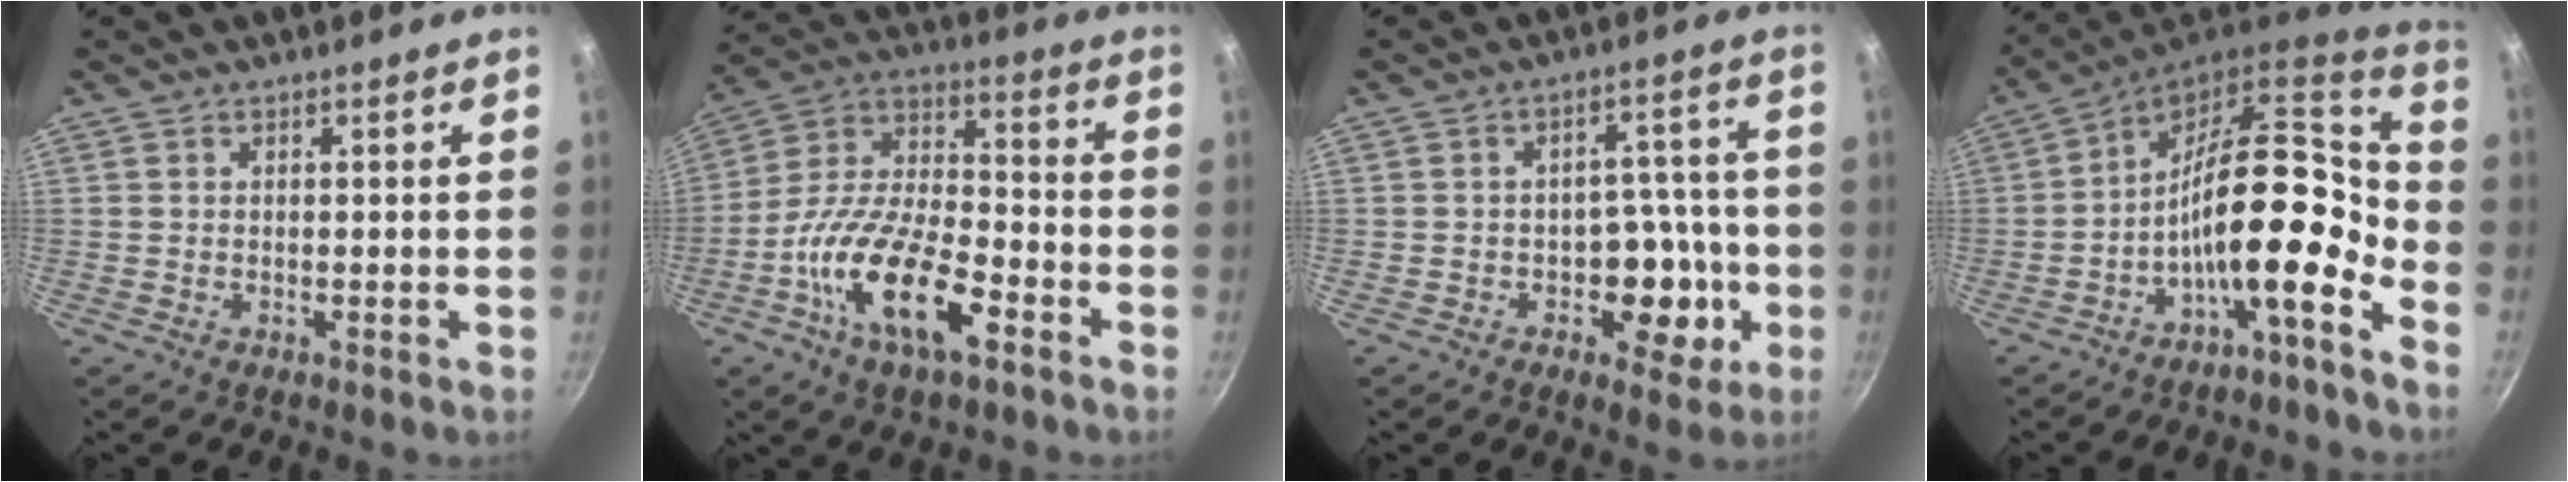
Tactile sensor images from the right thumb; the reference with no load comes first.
{"total": 18.4, "force": [-8.0, 7.8, 14.6], "torque": [-0.261, 0.043, -0.160]}
{"total": 9.9, "force": [-3.0, 7.0, 6.4], "torque": [-0.029, 0.026, -0.036]}
{"total": 17.0, "force": [-7.3, 6.2, 14.1], "torque": [-0.199, 0.078, -0.136]}